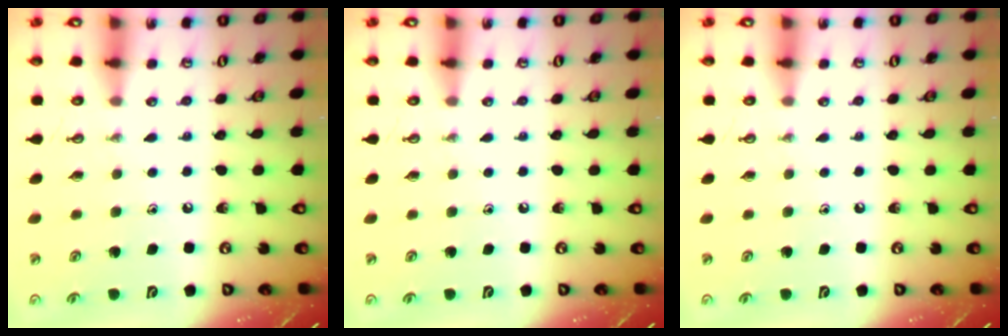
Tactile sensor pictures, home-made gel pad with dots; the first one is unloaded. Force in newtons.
{"total": 0.0}
{"total": 0.0}